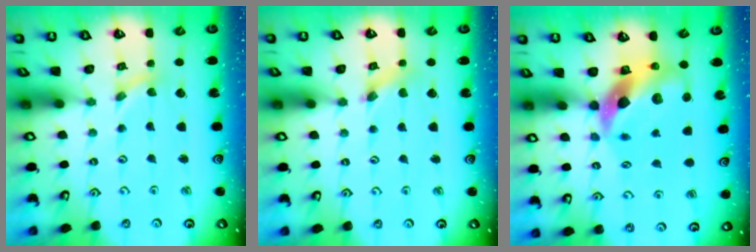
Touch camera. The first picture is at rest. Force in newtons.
{"total": 0.0}
{"total": 12.5, "press": 12.4, "slide": 1.9}